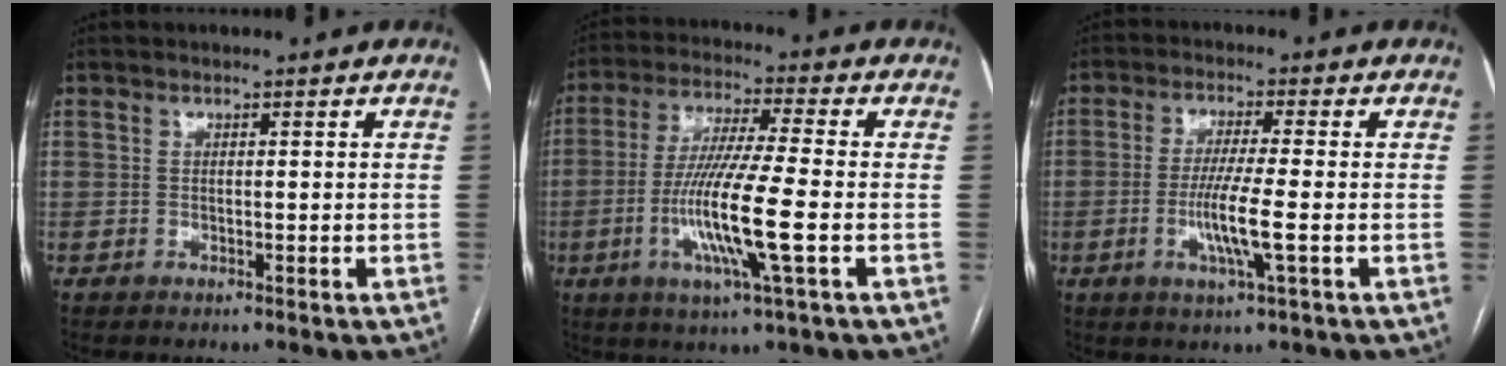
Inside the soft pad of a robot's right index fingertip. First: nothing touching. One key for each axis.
{"total": 12.4, "fx": -3.1, "fy": -0.3, "fz": 12.1, "tx": -0.244, "ty": -0.016, "tz": -0.065}
{"total": 6.7, "fx": -1.6, "fy": -0.5, "fz": 6.5, "tx": -0.127, "ty": -0.014, "tz": -0.033}